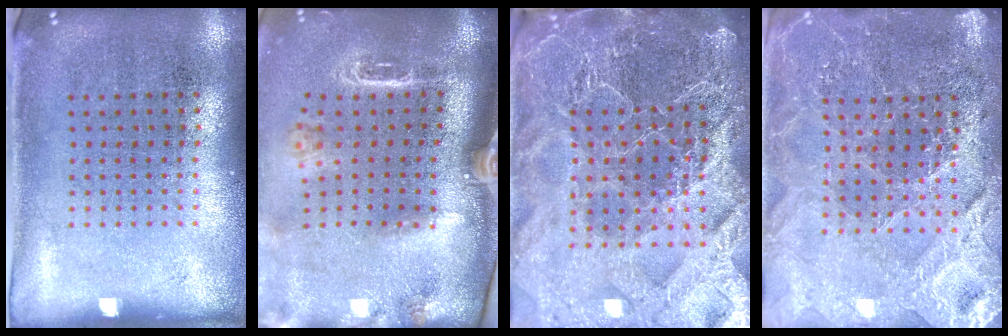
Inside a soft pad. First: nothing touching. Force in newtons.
{"total": 2.6, "press": 2.0, "slide": 1.7}
{"total": 6.4, "press": 5.5, "slide": 3.2}
{"total": 4.1, "press": 3.8, "slide": 1.4}